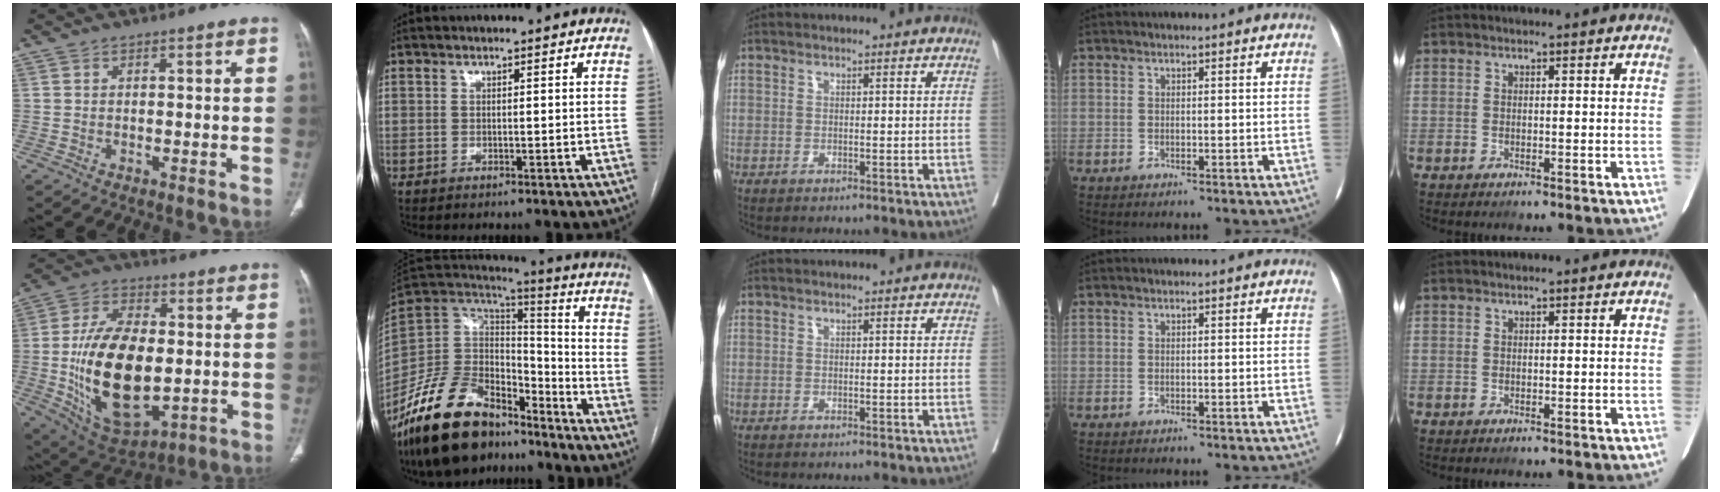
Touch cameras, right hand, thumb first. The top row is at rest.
{"thumb": {"total": 22.1, "force": [-1.9, 12.2, 18.4], "torque": [-0.319, -0.003, -0.013]}, "index": {"total": 21.9, "force": [-16.0, 10.2, 10.9], "torque": [-0.231, 0.031, -0.283]}}